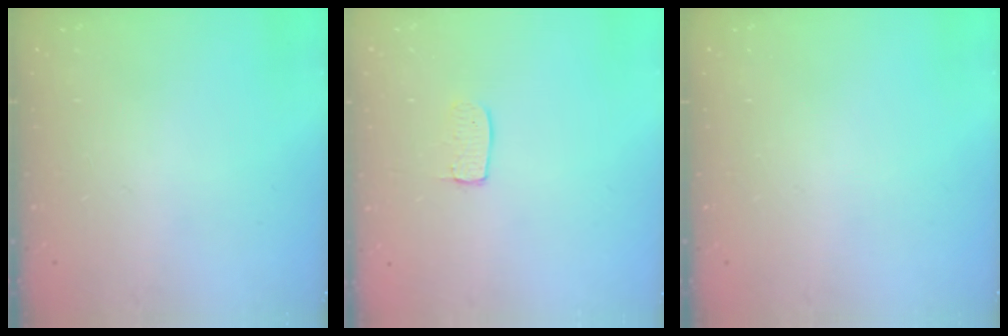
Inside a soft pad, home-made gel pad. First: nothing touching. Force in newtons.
{"total": 5.8, "press": 5.8, "slide": 0.3}
{"total": 0.0}